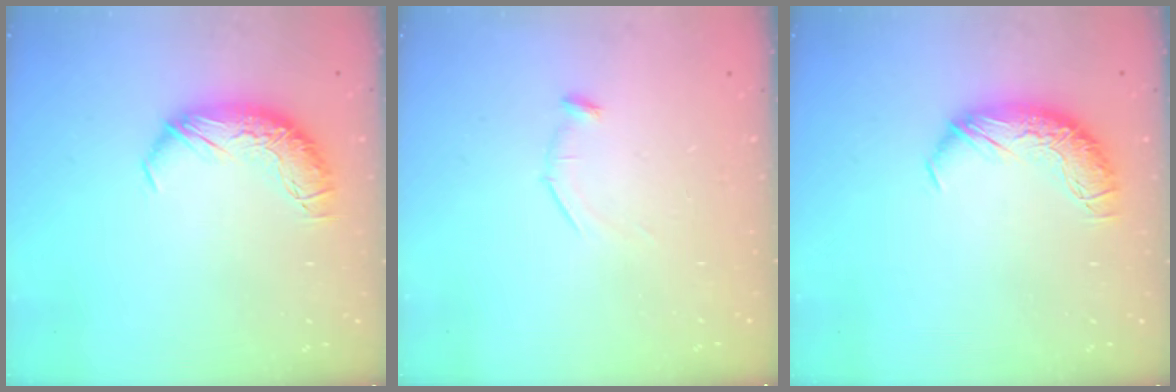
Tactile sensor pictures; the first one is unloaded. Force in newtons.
{"total": 7.4, "press": 7.4, "slide": 0.8}
{"total": 0.0}